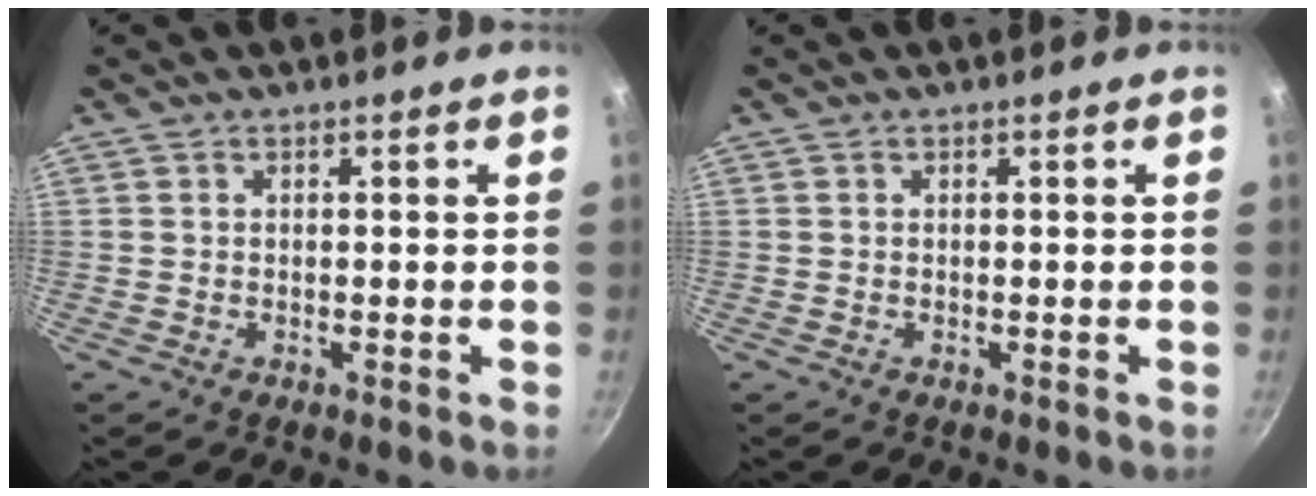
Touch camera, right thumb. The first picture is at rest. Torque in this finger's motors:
{"motor_torque": [0.00, 0.00, 0.19, -0.01, 0.01]}